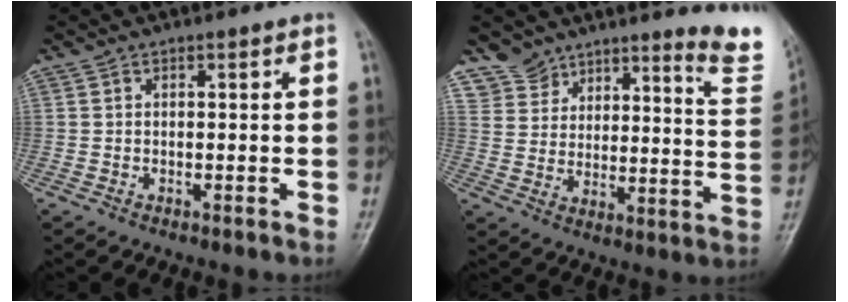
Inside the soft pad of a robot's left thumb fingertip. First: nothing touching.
{"total": 13.7, "force": [12.8, 4.3, 2.3], "torque": [0.017, -0.113, 0.166]}